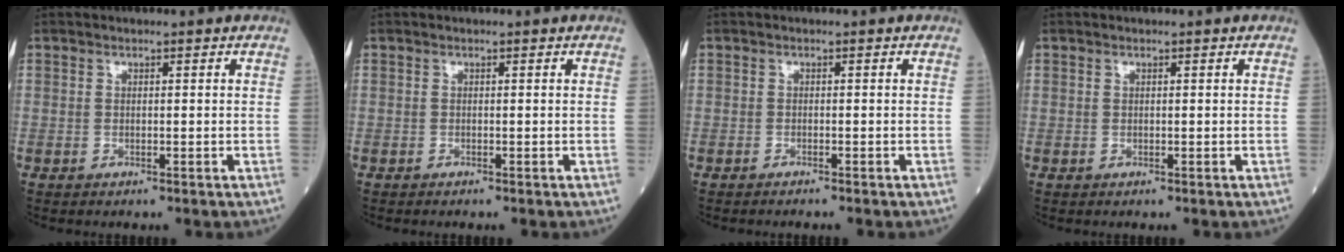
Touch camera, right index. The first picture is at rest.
{"total": 0.0}
{"total": 1.3, "force": [-1.2, -0.1, 0.4], "torque": [-0.006, 0.000, -0.017]}
{"total": 0.0}